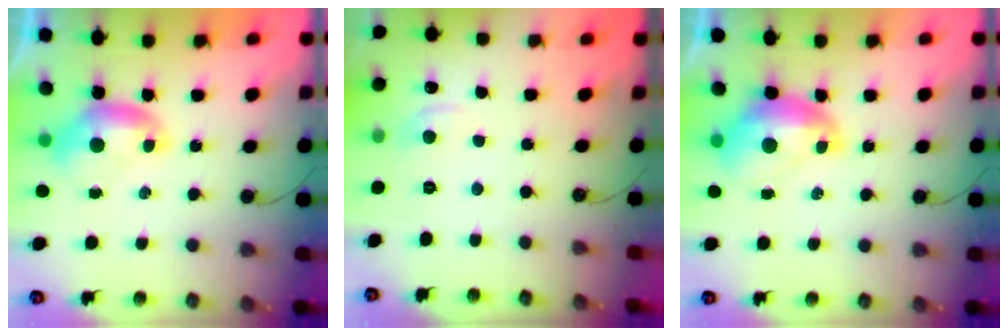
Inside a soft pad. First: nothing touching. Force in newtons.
{"total": 1.3, "press": 1.0, "slide": 0.7}
{"total": 2.4, "press": 2.3, "slide": 0.7}